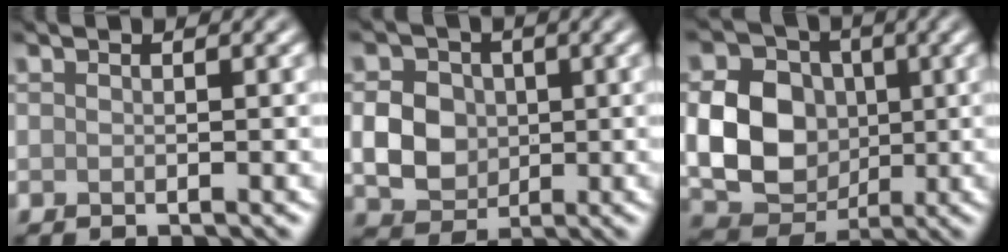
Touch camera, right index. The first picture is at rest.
{"total": 4.5, "force": [0.0, 3.8, 2.4], "torque": [-0.047, 0.001, -0.001]}
{"total": 7.8, "force": [-0.1, 6.2, 4.6], "torque": [-0.094, -0.004, -0.002]}